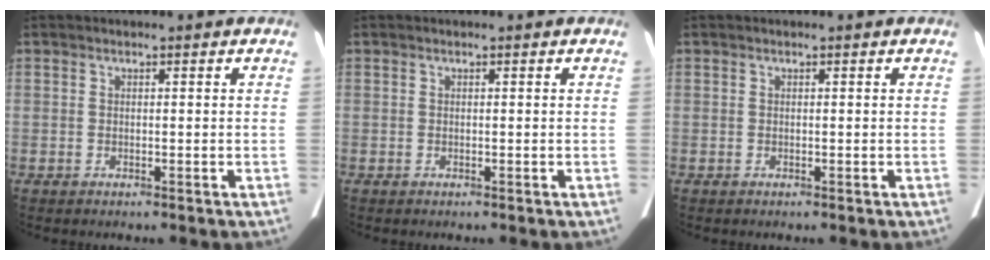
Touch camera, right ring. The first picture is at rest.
{"total": 0.0}
{"total": 0.0}